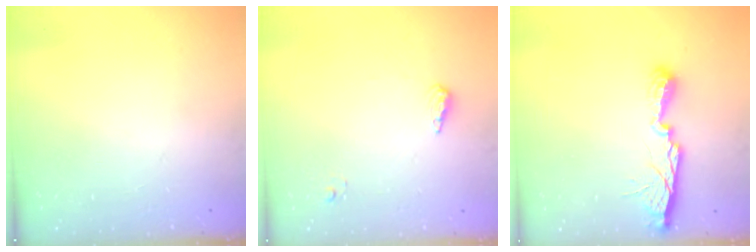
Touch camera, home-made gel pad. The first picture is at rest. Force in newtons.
{"total": 5.6, "press": 5.4, "slide": 1.2}
{"total": 10.1, "press": 10.1, "slide": 0.7}